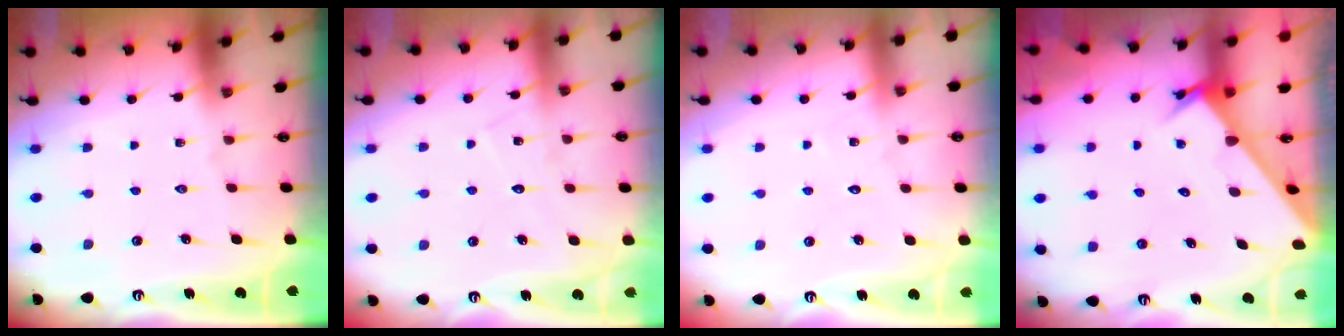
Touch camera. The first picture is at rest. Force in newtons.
{"total": 6.6, "press": 6.6, "slide": 0.4}
{"total": 5.0, "press": 5.0, "slide": 0.5}
{"total": 2.9, "press": 2.9, "slide": 0.1}